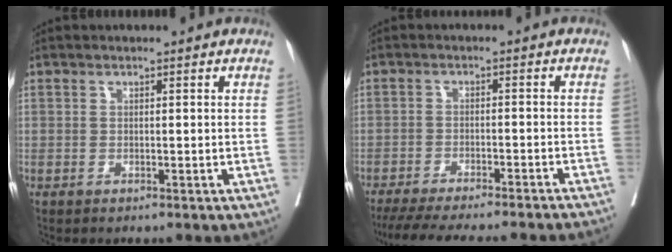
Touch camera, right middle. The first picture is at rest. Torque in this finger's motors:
{"motor_torque": [1.05, -1.09, 0.16, 0.08]}